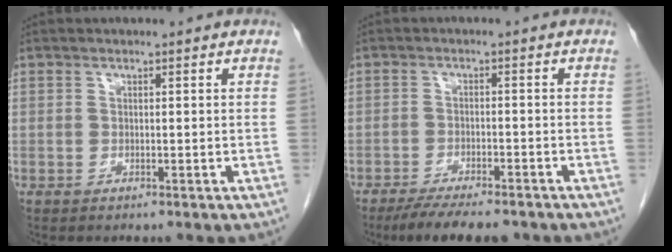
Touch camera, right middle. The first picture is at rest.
{"total": 9.1, "force": [-7.6, 2.0, 4.7], "torque": [-0.068, -0.012, -0.116]}